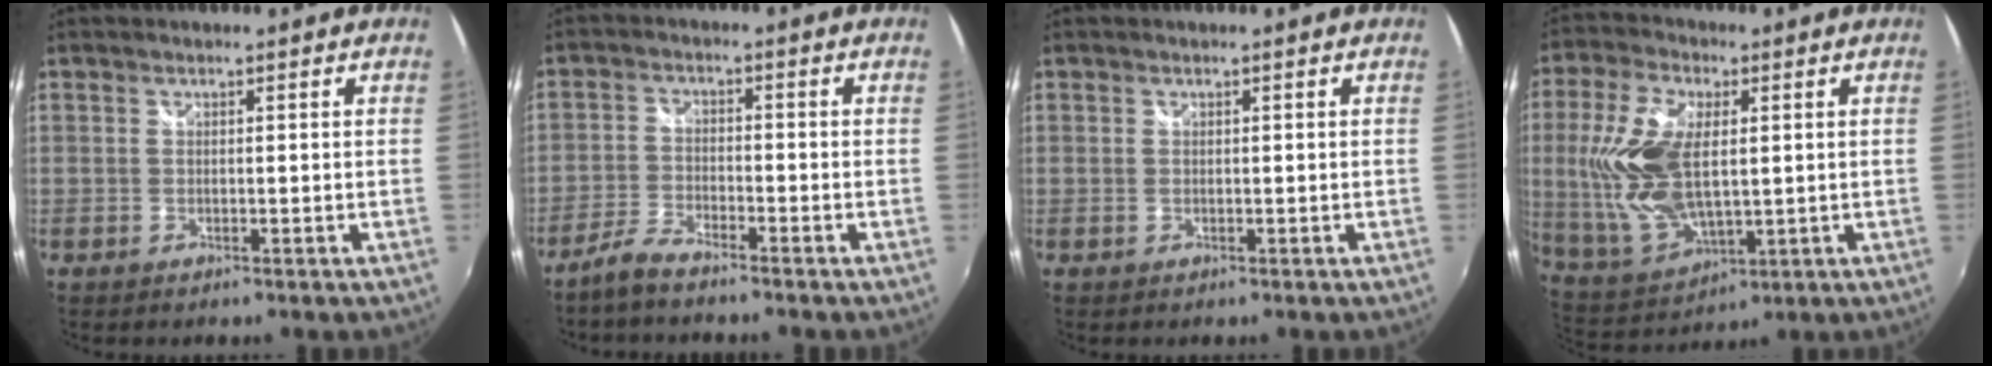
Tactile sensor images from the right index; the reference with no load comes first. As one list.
[{"total": 4.7, "force": [-4.0, 0.9, 2.1], "torque": [-0.061, -0.002, -0.083]}, {"total": 0.0}, {"total": 17.4, "force": [2.1, 9.1, 14.7], "torque": [-0.312, 0.002, 0.055]}]